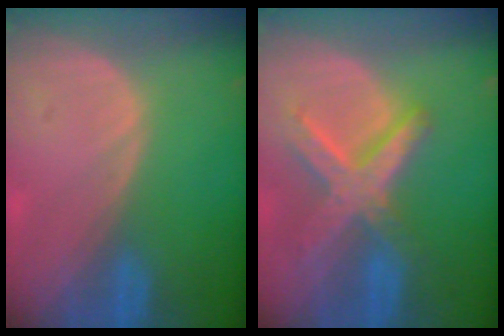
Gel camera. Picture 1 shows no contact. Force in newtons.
{"total": 8.3, "press": 7.1, "slide": 4.3}